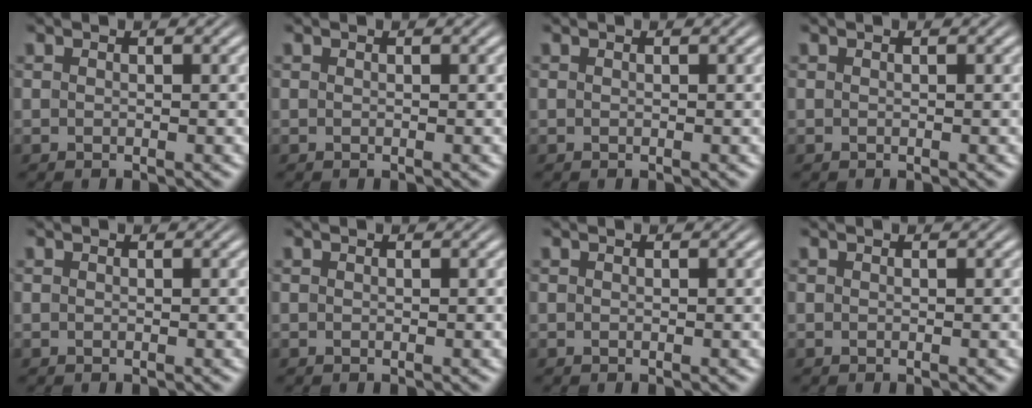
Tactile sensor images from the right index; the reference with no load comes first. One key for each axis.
{"total": 0.0}
{"total": 0.0}
{"total": 0.0}
{"total": 0.0}
{"total": 0.0}
{"total": 0.0}
{"total": 0.0}